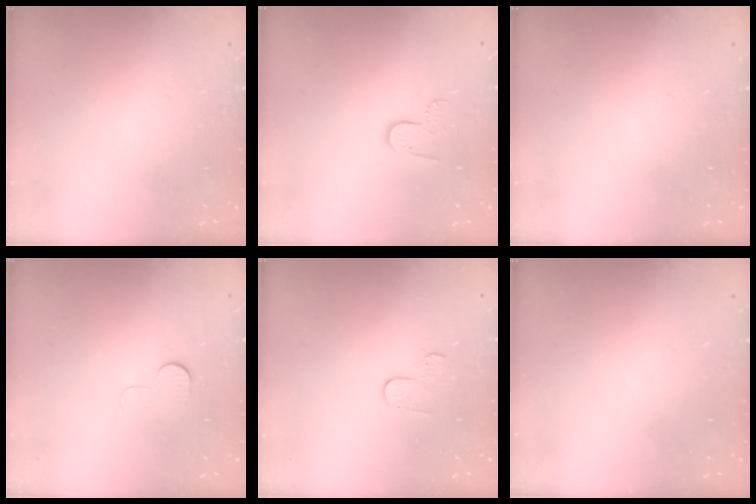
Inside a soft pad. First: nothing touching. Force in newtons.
{"total": 5.8, "press": 5.8, "slide": 0.5}
{"total": 0.0}
{"total": 5.3, "press": 5.3, "slide": 0.5}
{"total": 3.9, "press": 3.9, "slide": 0.4}
{"total": 0.0}